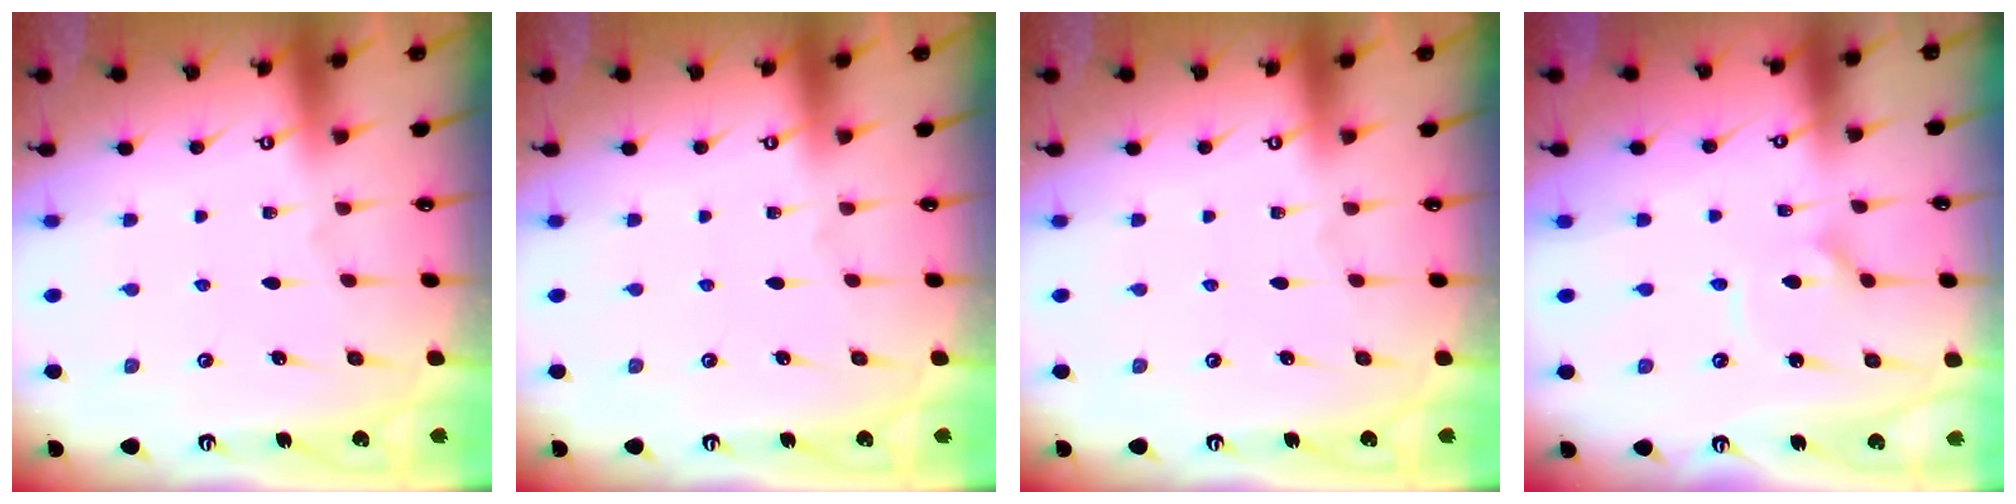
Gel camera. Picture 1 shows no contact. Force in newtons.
{"total": 0.0}
{"total": 0.0}
{"total": 2.1, "press": 2.1, "slide": 0.6}